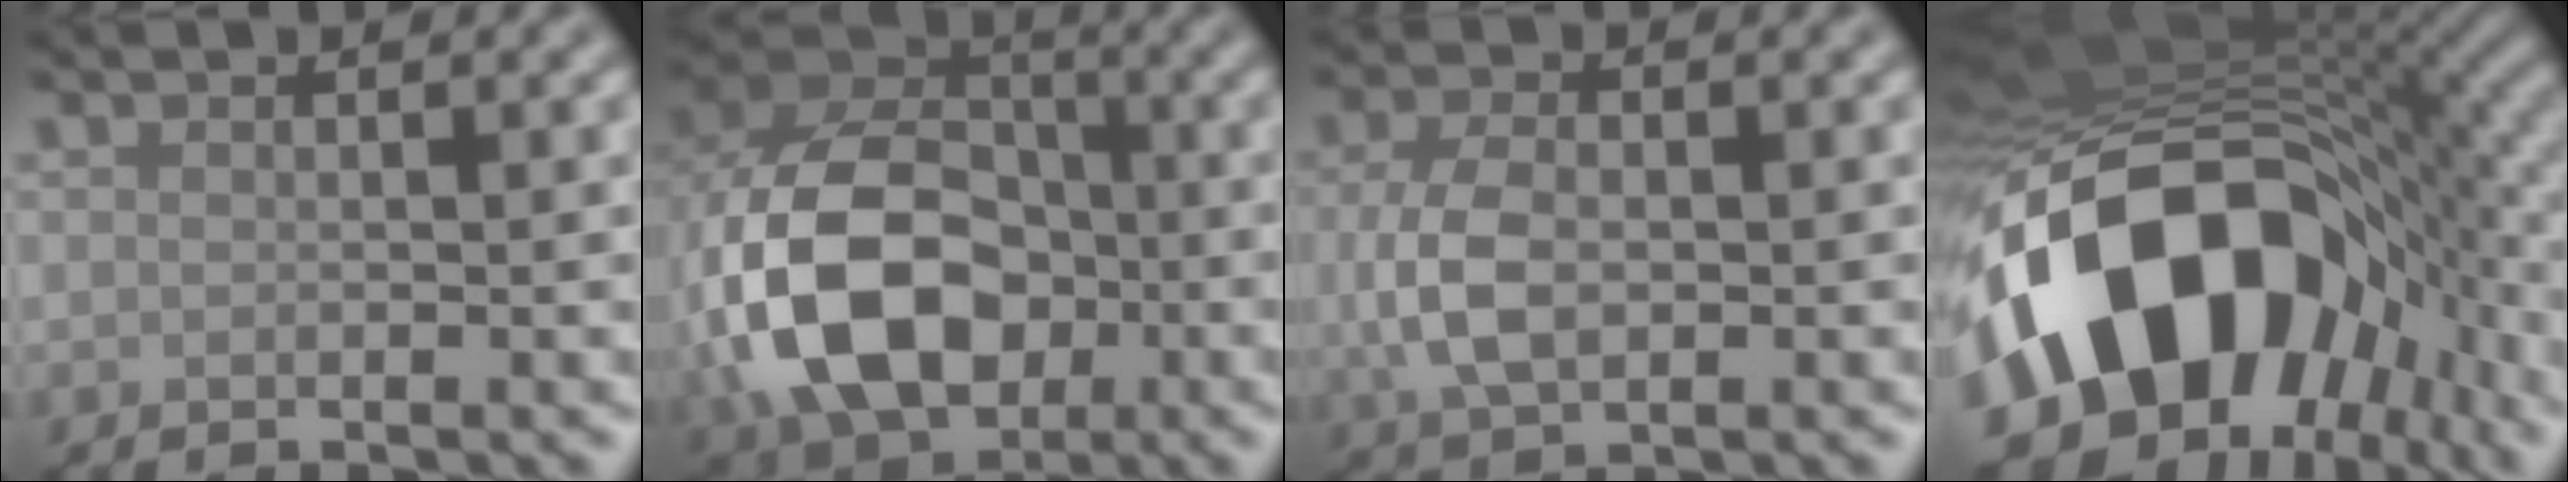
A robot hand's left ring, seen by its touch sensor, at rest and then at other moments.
{"total": 13.4, "force": [-2.8, 9.6, 8.9], "torque": [-0.201, -0.008, -0.064]}
{"total": 4.2, "force": [-0.3, 2.6, 3.2], "torque": [-0.075, -0.002, -0.004]}
{"total": 17.2, "force": [-4.9, 11.3, 12.0], "torque": [-0.206, -0.010, -0.081]}